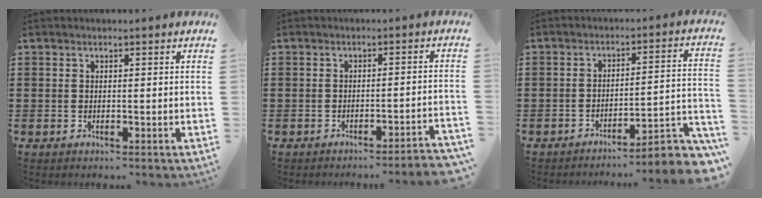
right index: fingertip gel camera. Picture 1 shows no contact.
{"total": 2.6, "force": [-2.3, -0.5, 1.1], "torque": [-0.019, -0.006, -0.048]}
{"total": 5.8, "force": [-4.6, 0.4, 3.5], "torque": [-0.056, -0.014, -0.089]}